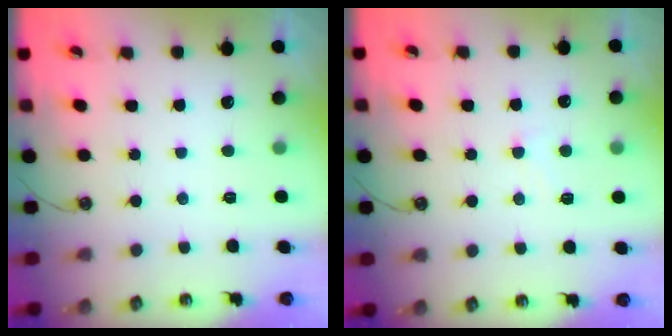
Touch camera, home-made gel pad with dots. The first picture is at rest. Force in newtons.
{"total": 1.5, "press": 1.4, "slide": 0.5}